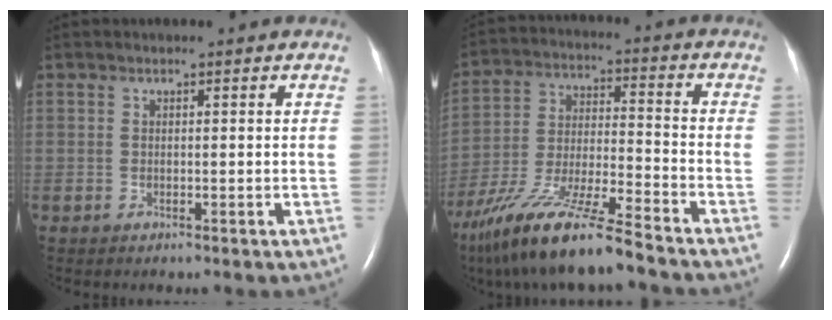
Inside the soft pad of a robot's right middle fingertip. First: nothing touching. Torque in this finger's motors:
{"motor_torque": [1.08, -1.06, 0.53, 0.16]}